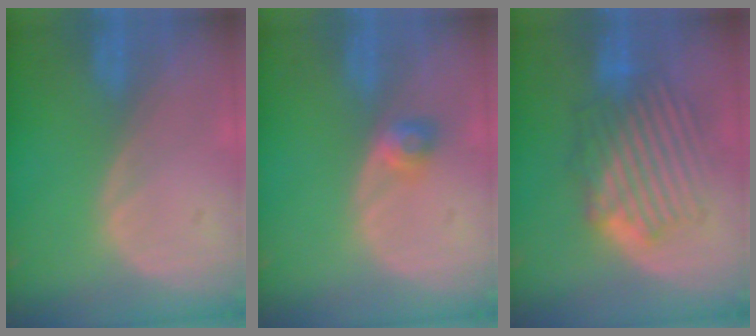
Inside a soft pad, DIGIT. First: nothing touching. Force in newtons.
{"total": 2.6, "press": 2.3, "slide": 1.2}
{"total": 8.8, "press": 8.3, "slide": 2.8}